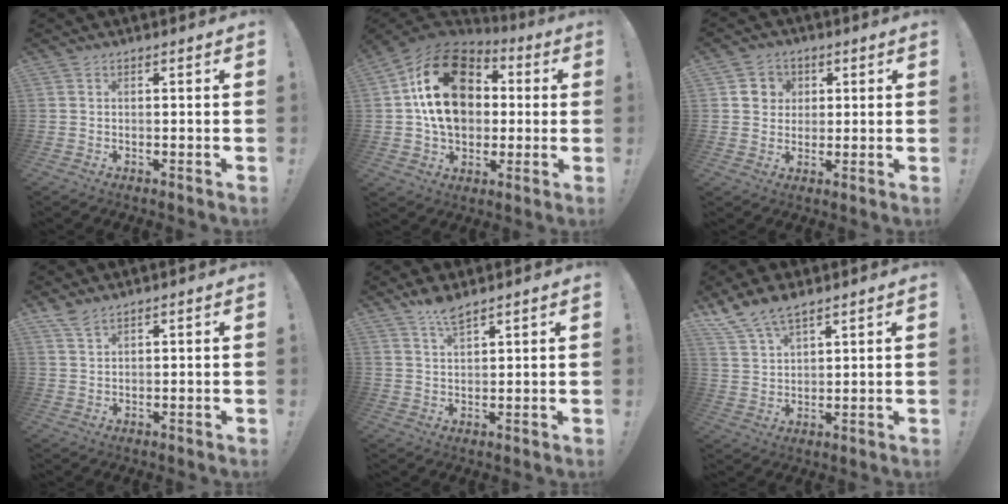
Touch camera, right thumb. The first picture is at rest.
{"total": 22.8, "force": [3.8, 16.9, 14.8], "torque": [-0.246, 0.012, 0.072]}
{"total": 5.9, "force": [1.4, 5.6, 1.0], "torque": [-0.006, -0.007, 0.026]}
{"total": 3.5, "force": [3.0, 0.9, 1.6], "torque": [-0.029, -0.017, 0.054]}
{"total": 5.5, "force": [4.6, 1.2, 2.8], "torque": [-0.048, -0.026, 0.080]}
{"total": 8.2, "force": [6.7, 2.9, 3.6], "torque": [-0.084, -0.032, 0.132]}